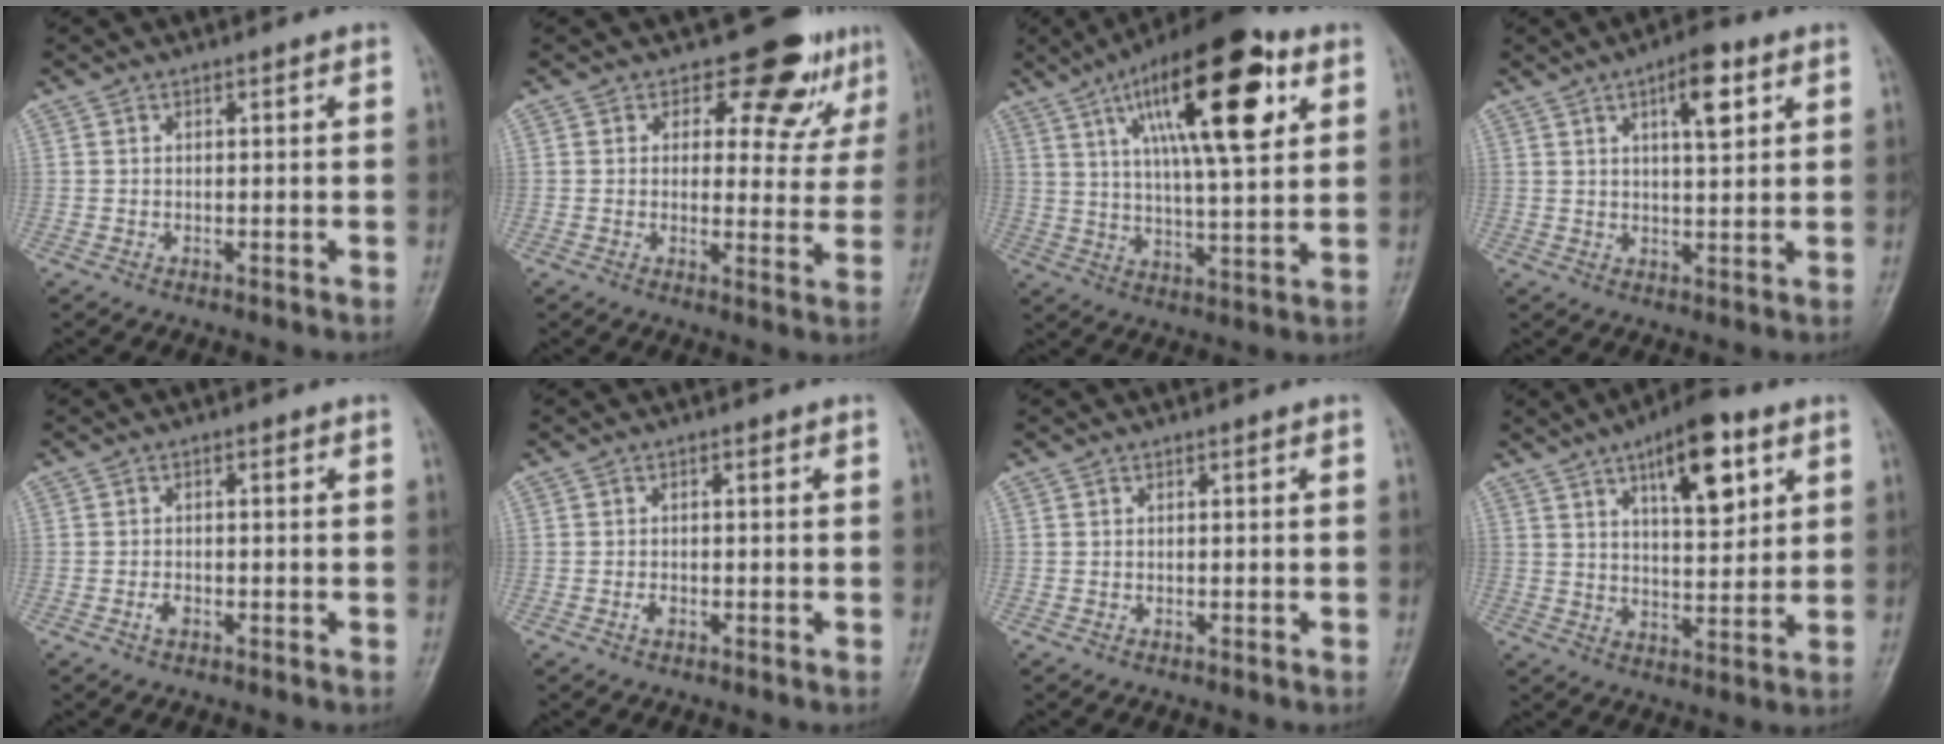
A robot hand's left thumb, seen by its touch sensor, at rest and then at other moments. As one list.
[{"total": 9.3, "force": [6.6, 5.3, 3.8], "torque": [-0.004, -0.042, 0.072]}, {"total": 22.0, "force": [8.9, 7.1, 18.8], "torque": [-0.278, -0.014, 0.139]}, {"total": 7.4, "force": [3.3, 2.5, 6.2], "torque": [-0.083, -0.008, 0.047]}, {"total": 1.6, "force": [-0.7, 0.9, 1.1], "torque": [-0.018, 0.004, -0.015]}, {"total": 1.3, "force": [-0.5, 0.8, 0.9], "torque": [-0.014, 0.002, -0.011]}, {"total": 0.0}, {"total": 13.1, "force": [6.3, 5.1, 10.3], "torque": [-0.131, -0.026, 0.095]}]